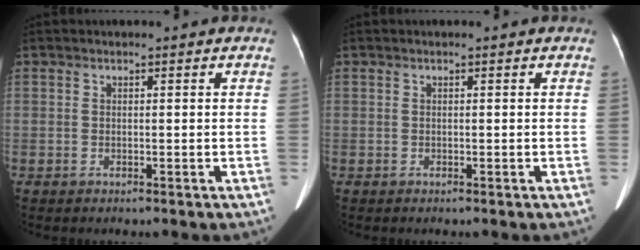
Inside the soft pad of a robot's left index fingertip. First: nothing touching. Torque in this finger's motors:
{"motor_torque": [0.00, 0.00, 0.00, 0.00]}